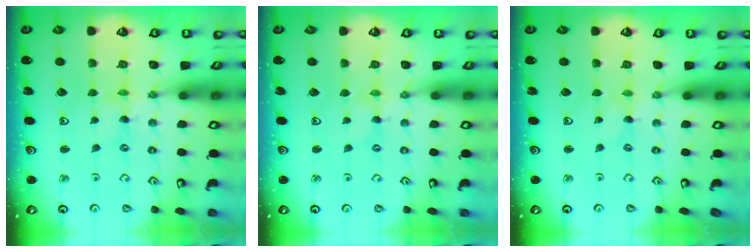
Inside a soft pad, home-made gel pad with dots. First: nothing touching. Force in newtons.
{"total": 1.7, "press": 1.7, "slide": 0.2}
{"total": 0.0}